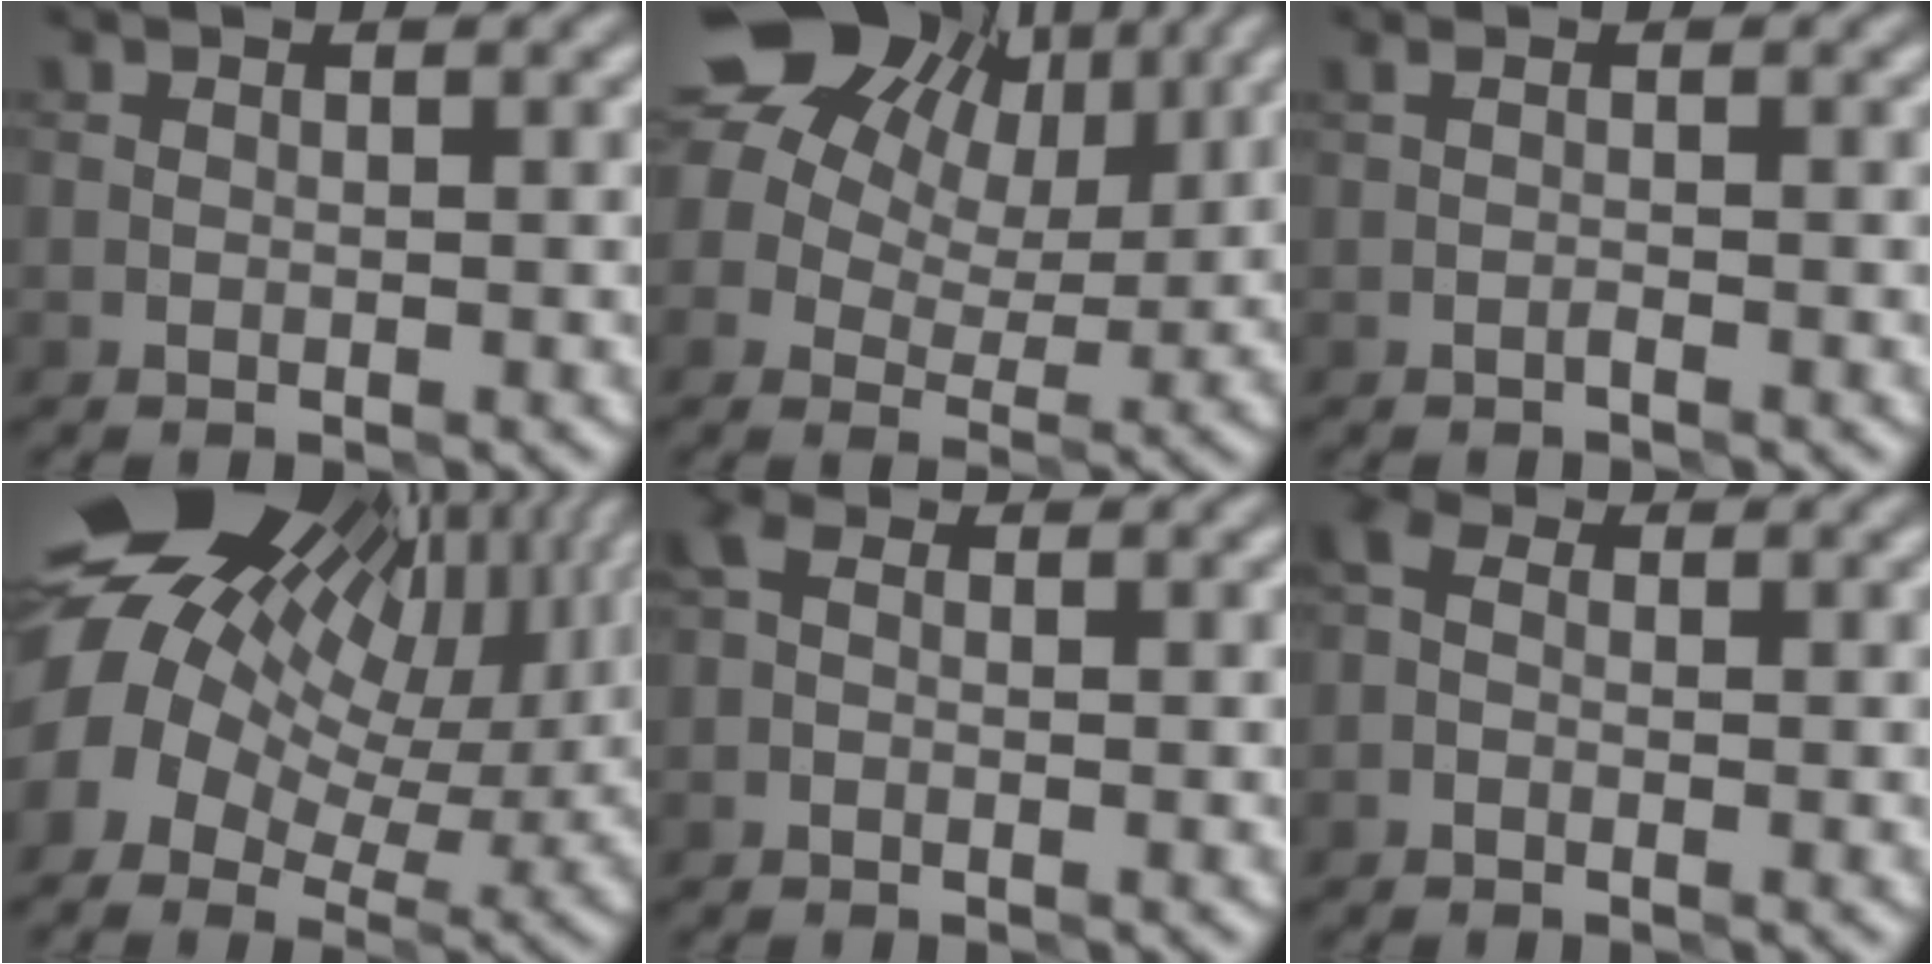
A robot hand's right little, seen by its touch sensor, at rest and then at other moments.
{"total": 16.0, "force": [8.0, 10.8, 8.7], "torque": [-0.184, 0.050, 0.132]}
{"total": 0.6, "force": [-0.1, -0.3, 0.5], "torque": [-0.018, 0.001, -0.002]}
{"total": 18.5, "force": [5.6, 12.1, 12.8], "torque": [-0.232, 0.011, 0.111]}
{"total": 1.1, "force": [0.1, 0.7, 0.9], "torque": [-0.021, 0.006, -0.005]}
{"total": 1.5, "force": [-0.1, 1.0, 1.2], "torque": [-0.029, 0.004, -0.014]}